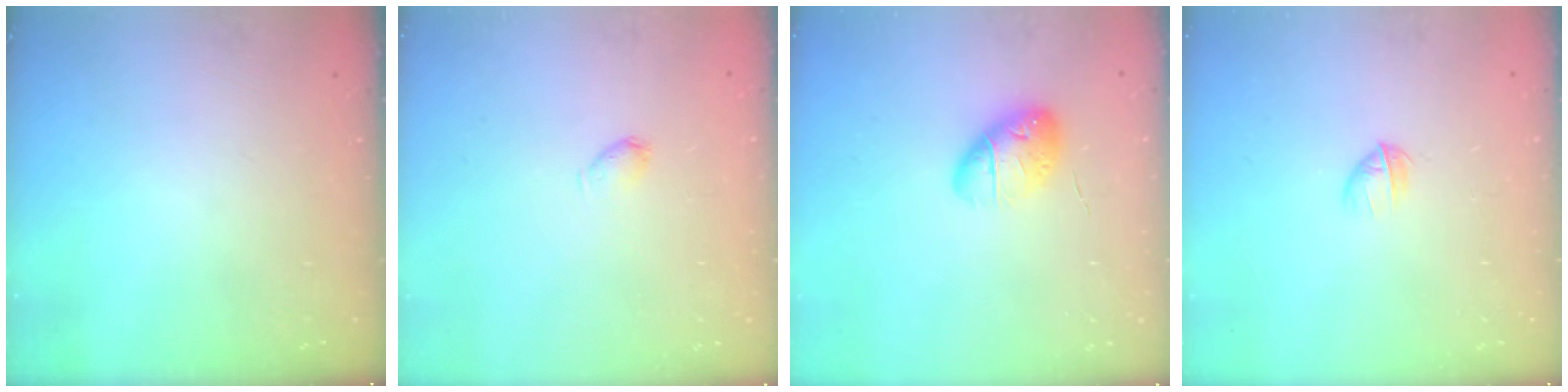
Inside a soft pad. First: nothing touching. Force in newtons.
{"total": 3.2, "press": 3.2, "slide": 0.5}
{"total": 11.3, "press": 11.0, "slide": 2.7}
{"total": 3.1, "press": 3.0, "slide": 0.9}